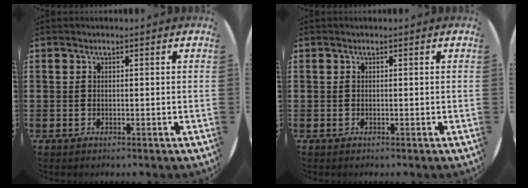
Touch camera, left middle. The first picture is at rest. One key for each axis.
{"total": 0.0}